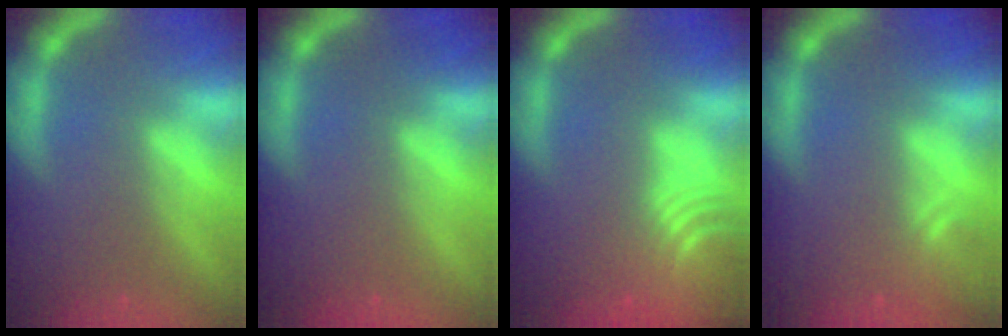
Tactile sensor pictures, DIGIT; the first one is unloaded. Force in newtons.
{"total": 0.0}
{"total": 9.1}
{"total": 1.9}